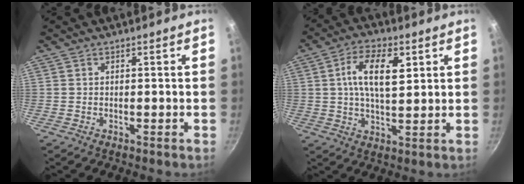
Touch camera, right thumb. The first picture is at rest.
{"total": 10.1, "force": [2.8, 4.8, 8.4], "torque": [-0.144, -0.003, 0.043]}